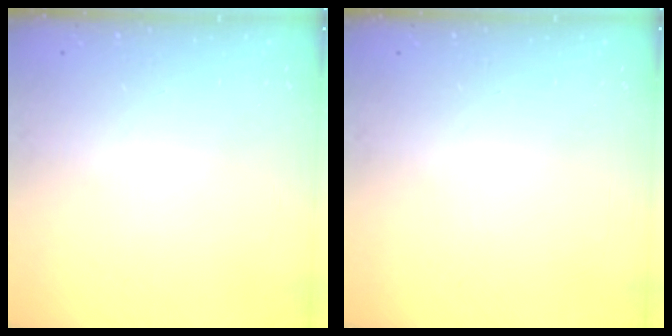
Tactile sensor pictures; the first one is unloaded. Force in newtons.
{"total": 0.0}